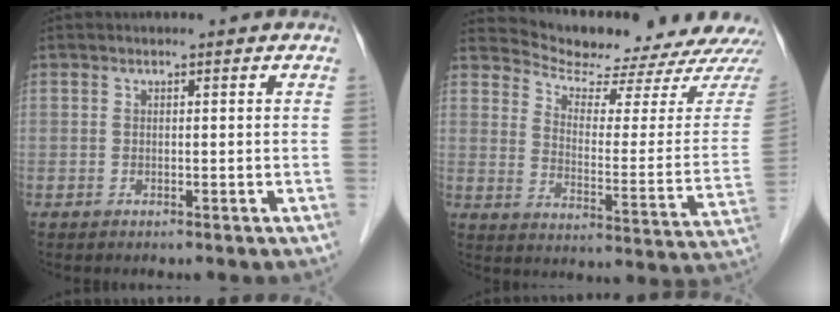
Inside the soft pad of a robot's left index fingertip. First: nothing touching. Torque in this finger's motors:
{"motor_torque": [-0.62, -0.78, 0.00, -0.02]}